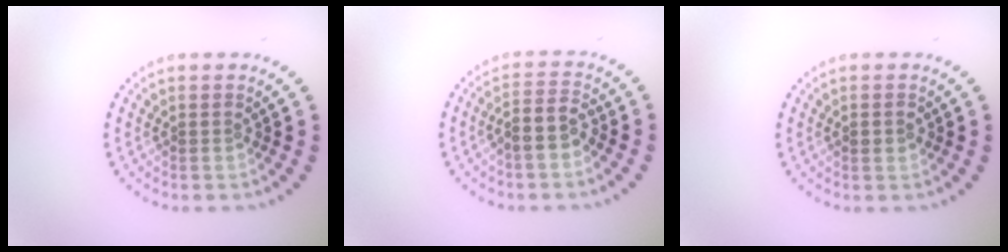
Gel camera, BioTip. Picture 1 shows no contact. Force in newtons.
{"total": 2.9, "press": 2.5, "slide": 1.4}
{"total": 1.3, "press": 1.3, "slide": 0.2}